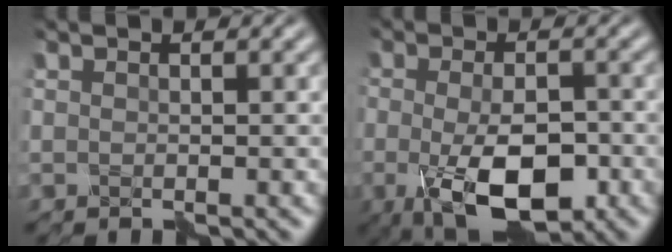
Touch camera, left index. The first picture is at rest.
{"total": 7.7, "force": [-2.8, 3.4, 6.3], "torque": [-0.109, -0.011, -0.049]}